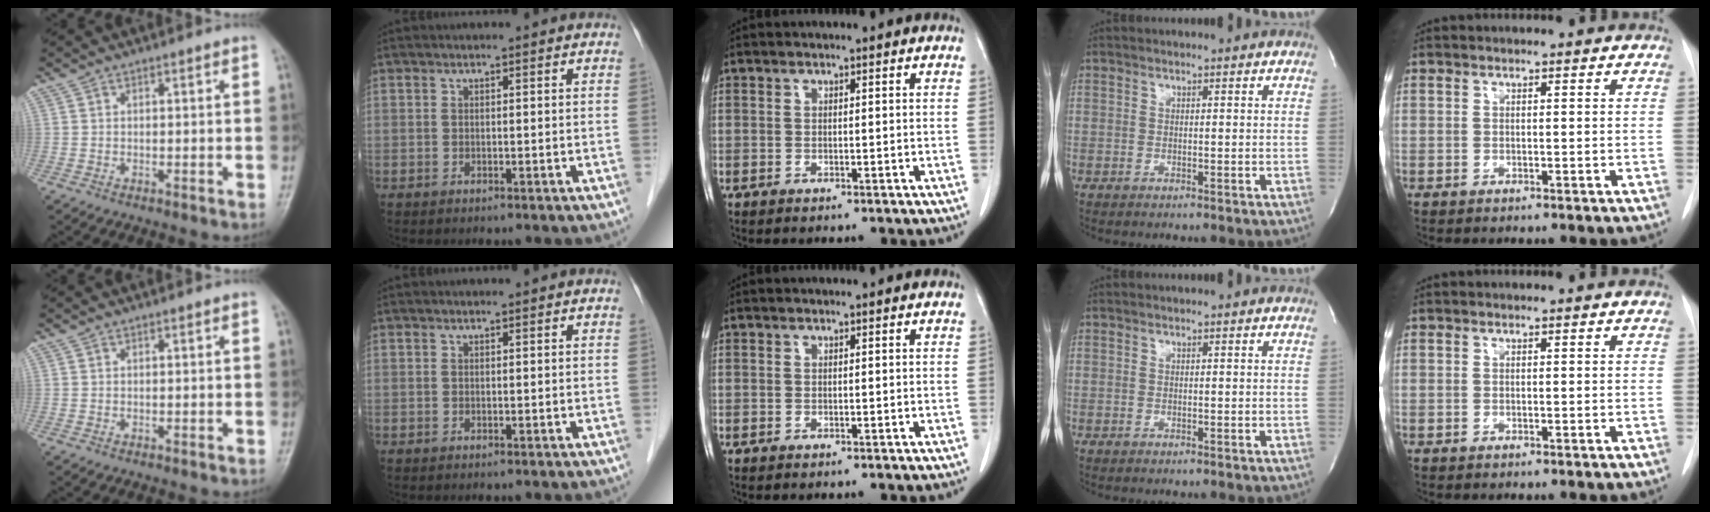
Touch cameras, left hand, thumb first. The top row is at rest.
{"index": {"total": 0.6, "force": [-0.6, -0.1, 0.0], "torque": [0.001, -0.006, -0.010]}}